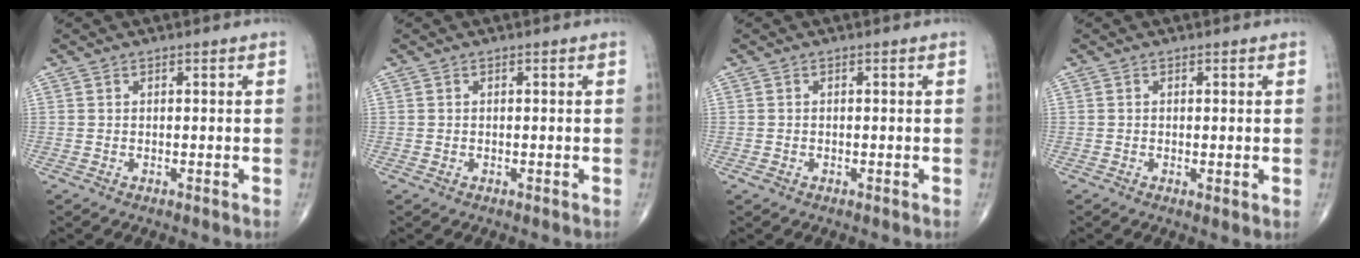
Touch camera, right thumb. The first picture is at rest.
{"total": 0.0}
{"total": 0.6, "force": [-0.3, 0.4, 0.3], "torque": [-0.003, 0.004, -0.005]}
{"total": 1.2, "force": [-0.1, 0.2, 1.2], "torque": [-0.021, -0.006, -0.002]}